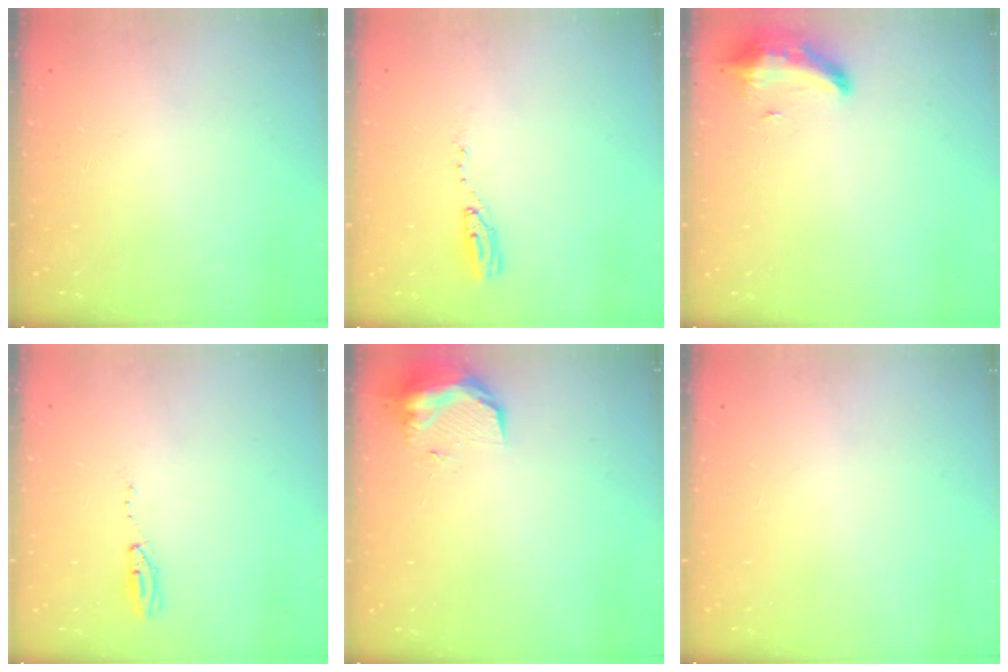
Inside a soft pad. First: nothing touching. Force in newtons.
{"total": 4.3, "press": 4.3, "slide": 0.4}
{"total": 8.3, "press": 8.2, "slide": 1.5}
{"total": 14.6, "press": 5.0, "slide": 13.7}
{"total": 9.7, "press": 9.6, "slide": 0.9}
{"total": 0.0}